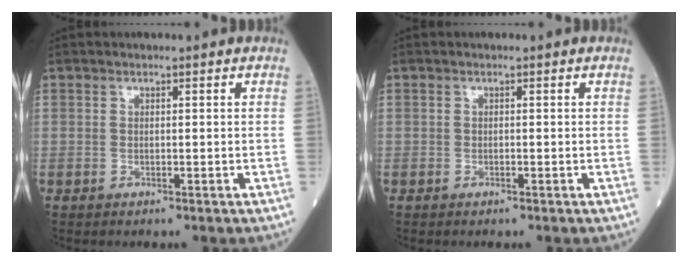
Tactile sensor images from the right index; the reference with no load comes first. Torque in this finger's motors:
{"motor_torque": [-0.11, -0.04, -0.03, -0.01]}